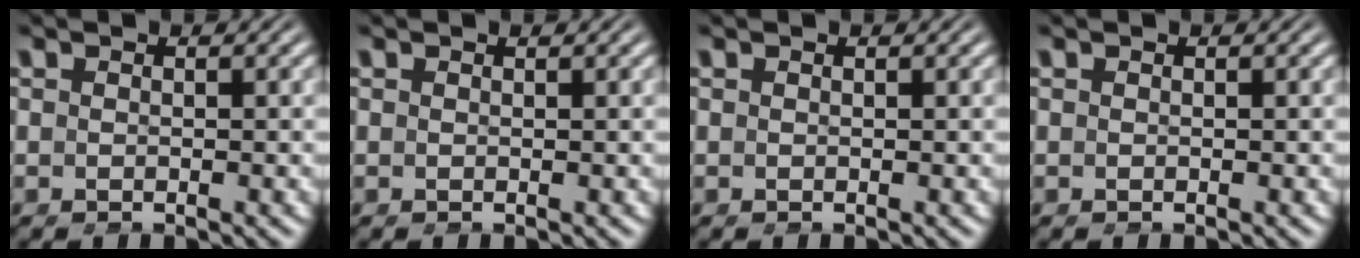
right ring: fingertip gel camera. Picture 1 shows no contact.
{"total": 0.0}
{"total": 0.0}
{"total": 0.0}